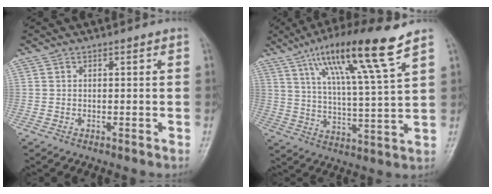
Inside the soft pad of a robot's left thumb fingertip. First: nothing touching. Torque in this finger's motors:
{"motor_torque": [0.72, 0.62, 1.72, -1.04, 0.42]}